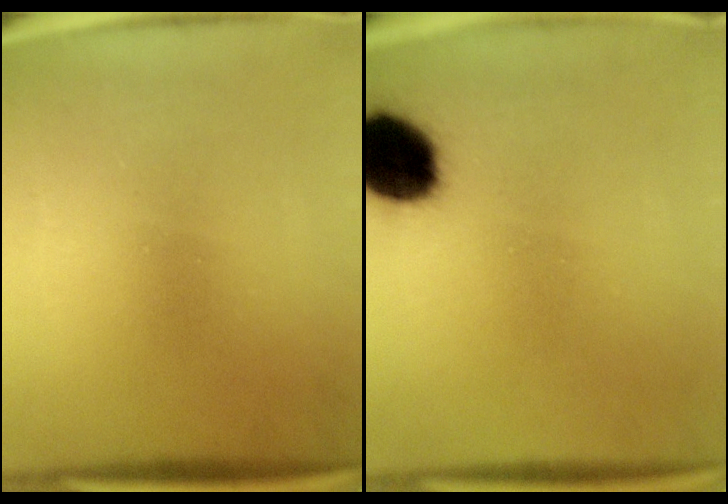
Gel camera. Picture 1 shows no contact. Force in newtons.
{"total": 13.6}